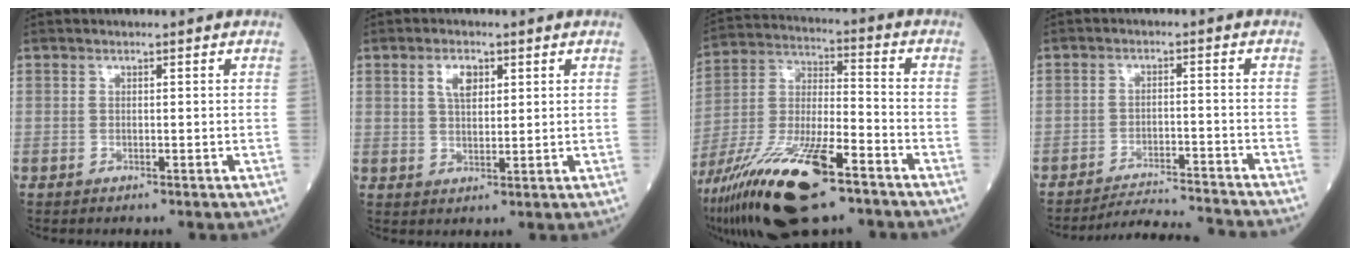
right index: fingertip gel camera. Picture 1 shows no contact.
{"total": 3.8, "force": [1.7, 1.8, 2.9], "torque": [-0.054, 0.004, 0.031]}
{"total": 21.3, "force": [-13.0, 5.0, 16.1], "torque": [-0.333, -0.038, -0.234]}
{"total": 9.0, "force": [-8.9, -1.2, 0.7], "torque": [-0.010, -0.003, -0.142]}